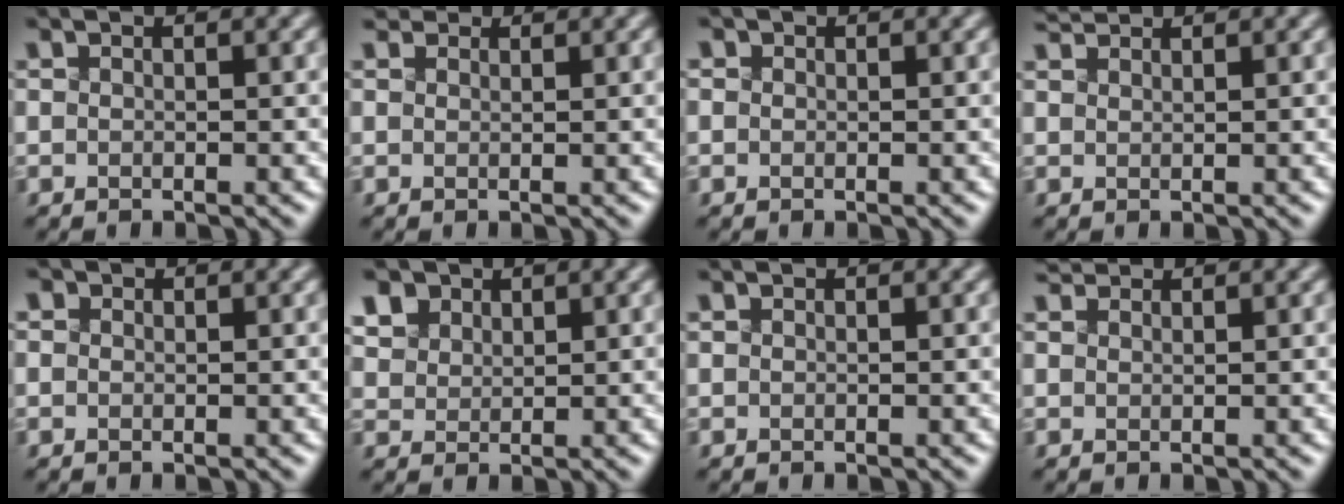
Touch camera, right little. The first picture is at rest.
{"total": 1.5, "force": [1.3, 0.7, 0.3], "torque": [-0.021, -0.001, 0.031]}
{"total": 1.2, "force": [0.6, 0.9, 0.5], "torque": [-0.011, 0.012, 0.002]}
{"total": 1.2, "force": [1.2, 0.0, 0.0], "torque": [-0.010, 0.010, 0.032]}
{"total": 2.5, "force": [1.4, 1.8, 1.2], "torque": [-0.024, 0.019, 0.003]}
{"total": 8.2, "force": [4.7, 5.6, 3.7], "torque": [-0.102, 0.027, 0.076]}
{"total": 0.0}
{"total": 1.2, "force": [1.1, 0.3, 0.1], "torque": [-0.011, 0.001, 0.027]}